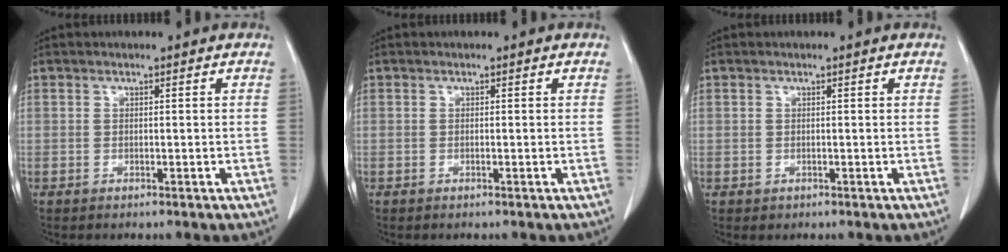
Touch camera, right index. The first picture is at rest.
{"total": 0.0}
{"total": 0.6, "force": [0.0, 0.6, 0.0], "torque": [0.003, 0.004, -0.002]}